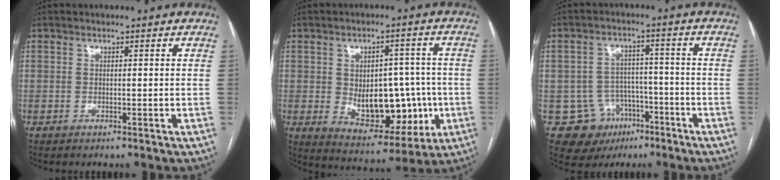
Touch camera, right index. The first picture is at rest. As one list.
[{"total": 13.5, "force": [-1.4, 7.8, 11.0], "torque": [-0.153, 0.014, 0.002]}, {"total": 9.1, "force": [-4.3, 7.9, 1.7], "torque": [-0.023, 0.022, -0.052]}]